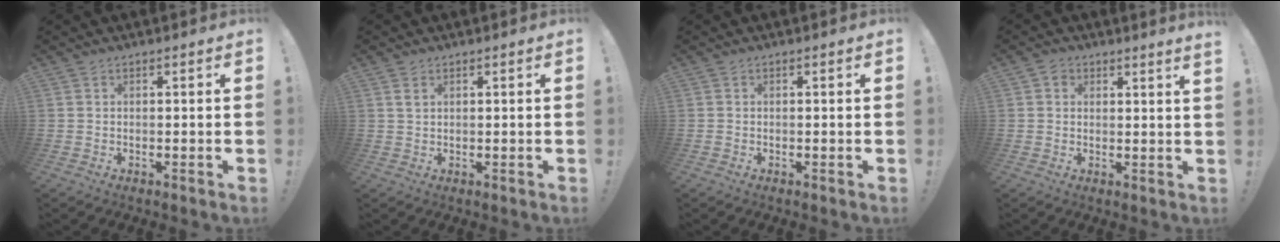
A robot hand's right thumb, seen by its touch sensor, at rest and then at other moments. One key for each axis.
{"total": 1.9, "fx": 1.0, "fy": 1.2, "fz": 1.1, "tx": -0.007, "ty": -0.003, "tz": 0.016}
{"total": 0.5, "fx": -0.3, "fy": 0.0, "fz": 0.4, "tx": -0.013, "ty": 0.001, "tz": -0.004}
{"total": 2.0, "fx": 1.9, "fy": 0.3, "fz": 0.7, "tx": -0.003, "ty": -0.012, "tz": 0.032}